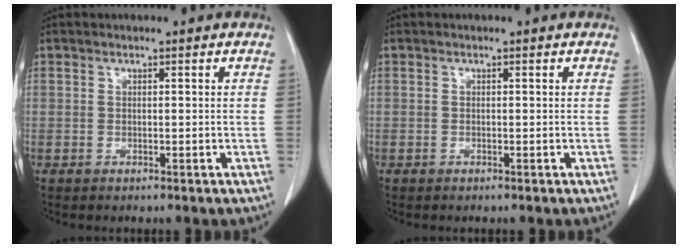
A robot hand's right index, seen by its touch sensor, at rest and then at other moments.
{"total": 0.0}